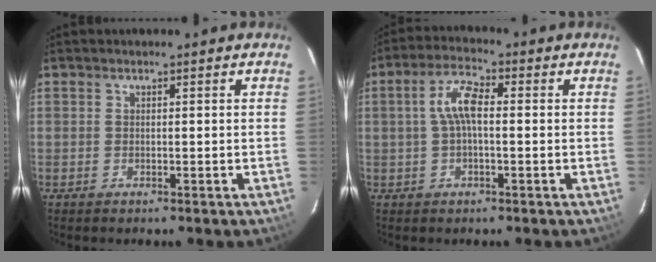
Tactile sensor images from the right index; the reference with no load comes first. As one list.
[{"total": 5.9, "force": [0.1, 2.2, 5.5], "torque": [-0.114, 0.018, 0.001]}]